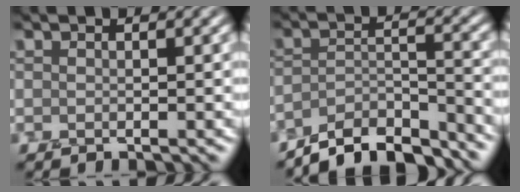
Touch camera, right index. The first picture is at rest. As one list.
[{"total": 7.1, "force": [-6.4, 1.8, 2.6], "torque": [-0.041, -0.006, -0.104]}]